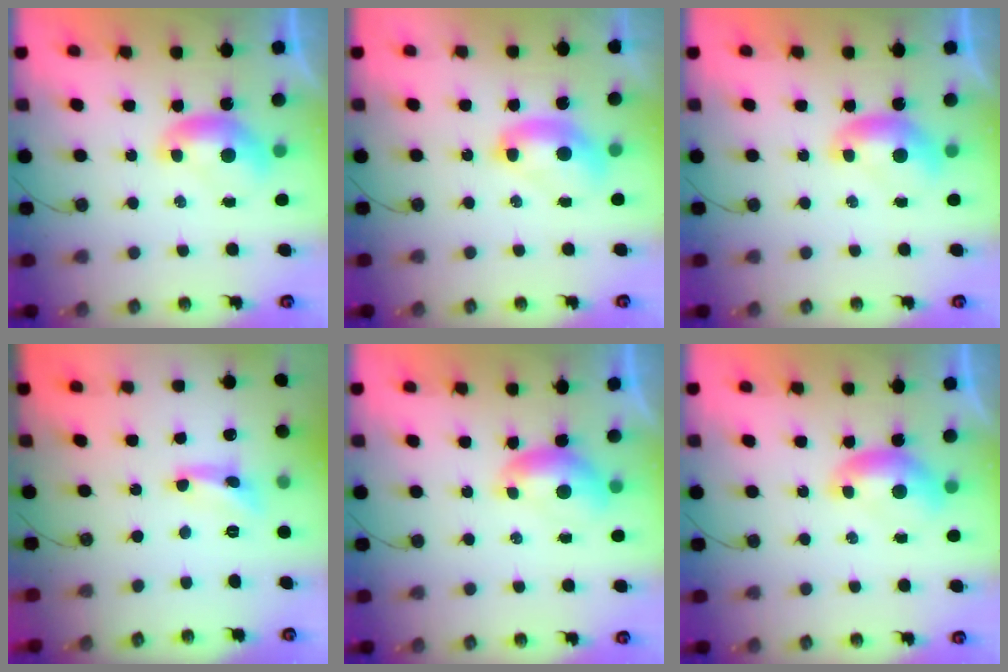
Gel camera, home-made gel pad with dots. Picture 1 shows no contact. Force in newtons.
{"total": 2.5, "press": 2.5, "slide": 0.1}
{"total": 0.0}
{"total": 3.0, "press": 3.0, "slide": 0.3}
{"total": 1.0, "press": 0.4, "slide": 0.9}
{"total": 0.0}